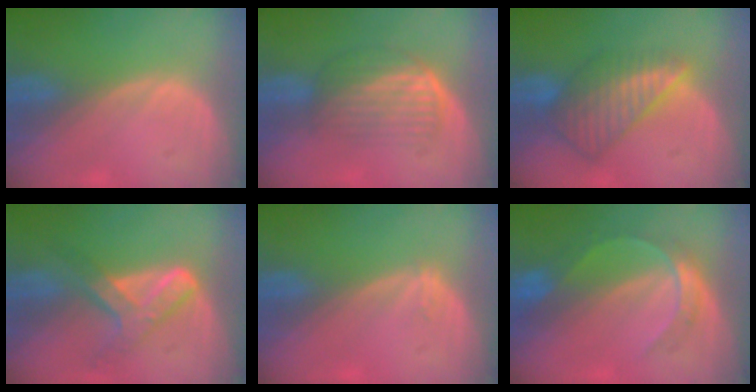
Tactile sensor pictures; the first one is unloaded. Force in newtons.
{"total": 6.7, "press": 5.8, "slide": 3.2}
{"total": 8.5, "press": 7.4, "slide": 4.1}
{"total": 7.2, "press": 6.1, "slide": 3.9}
{"total": 0.9, "press": 0.6, "slide": 0.6}
{"total": 6.4, "press": 5.5, "slide": 3.2}